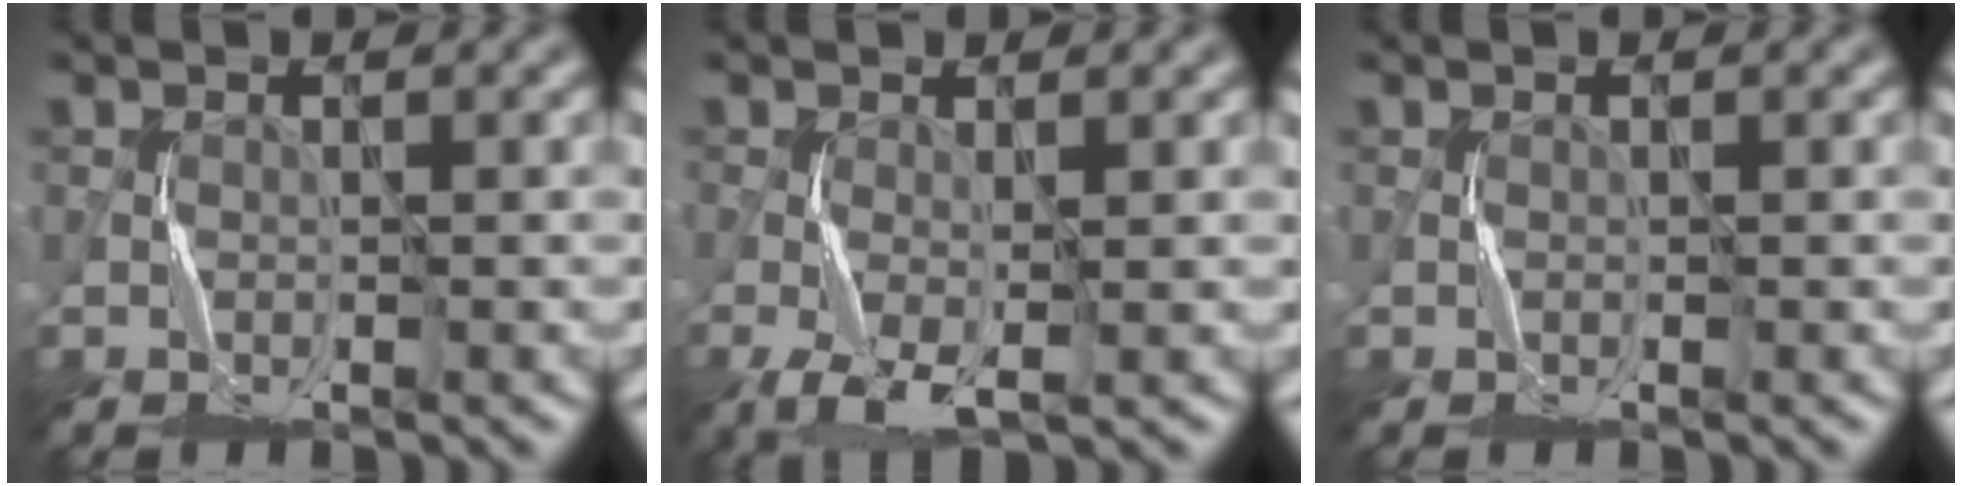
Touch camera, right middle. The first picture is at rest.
{"total": 3.8, "force": [-1.4, 1.4, 3.2], "torque": [-0.078, -0.004, -0.028]}
{"total": 0.0}